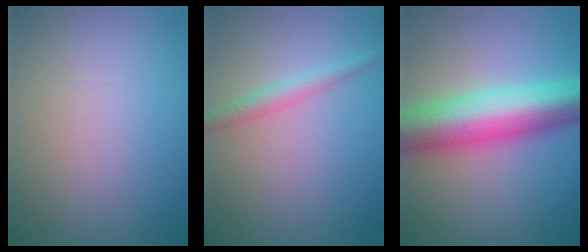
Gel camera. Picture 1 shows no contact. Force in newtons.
{"total": 2.0, "press": 2.0, "slide": 0.1}
{"total": 10.4, "press": 10.4, "slide": 0.2}